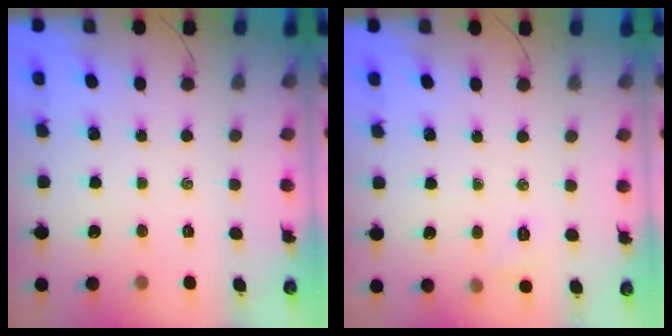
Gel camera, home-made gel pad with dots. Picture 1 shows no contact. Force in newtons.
{"total": 5.2, "press": 5.0, "slide": 1.3}